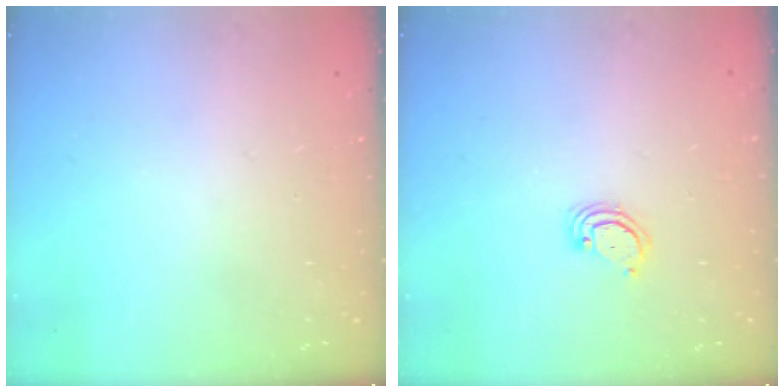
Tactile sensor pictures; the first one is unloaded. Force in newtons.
{"total": 2.9, "press": 2.9, "slide": 0.2}